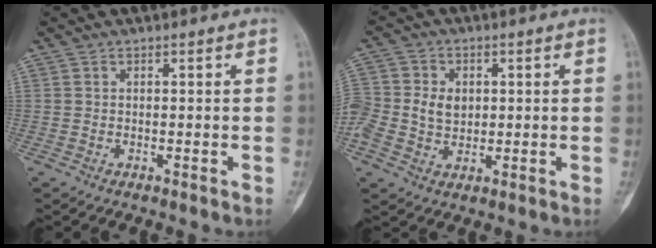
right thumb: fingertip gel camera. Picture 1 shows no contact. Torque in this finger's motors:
{"motor_torque": [0.12, 0.13, 0.07, 0.00, 0.04]}